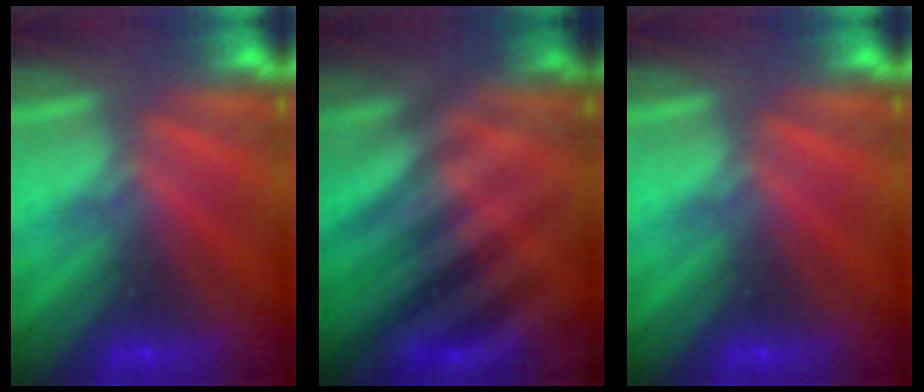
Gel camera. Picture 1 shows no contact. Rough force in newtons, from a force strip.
{"total": 2.8}
{"total": 0.0}